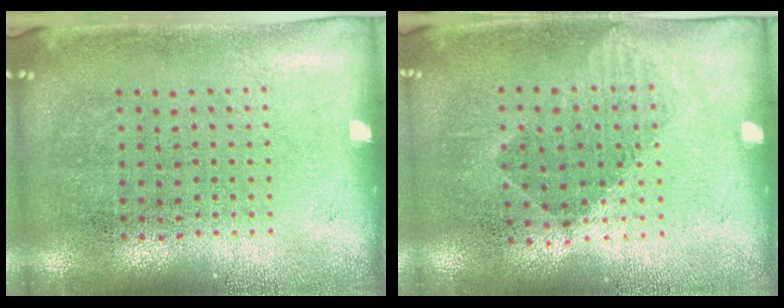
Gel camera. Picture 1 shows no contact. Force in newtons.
{"total": 1.0, "press": 0.7, "slide": 0.6}